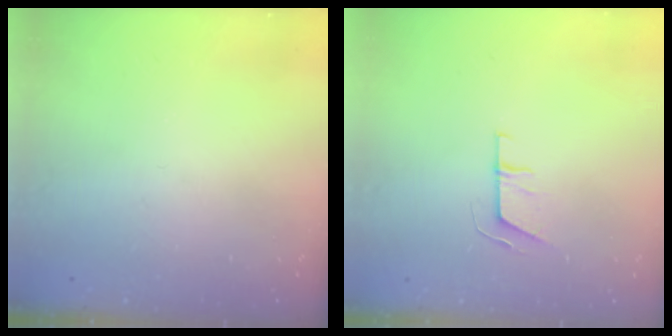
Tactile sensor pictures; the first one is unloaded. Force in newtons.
{"total": 6.1, "press": 6.1, "slide": 1.0}